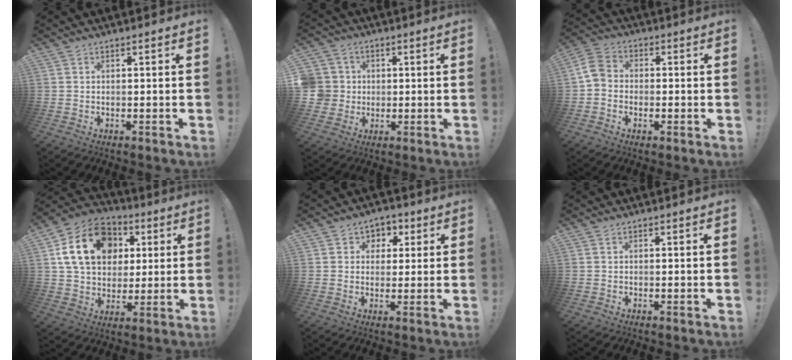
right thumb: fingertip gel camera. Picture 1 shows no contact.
{"total": 7.9, "force": [0.9, 7.6, 1.9], "torque": [-0.052, -0.002, 0.022]}
{"total": 6.8, "force": [-1.2, 5.5, 3.8], "torque": [-0.073, 0.018, -0.016]}
{"total": 20.3, "force": [6.5, 14.9, 12.2], "torque": [-0.195, -0.009, 0.127]}
{"total": 5.0, "force": [0.8, 4.8, 1.1], "torque": [-0.004, -0.002, 0.014]}
{"total": 0.0}